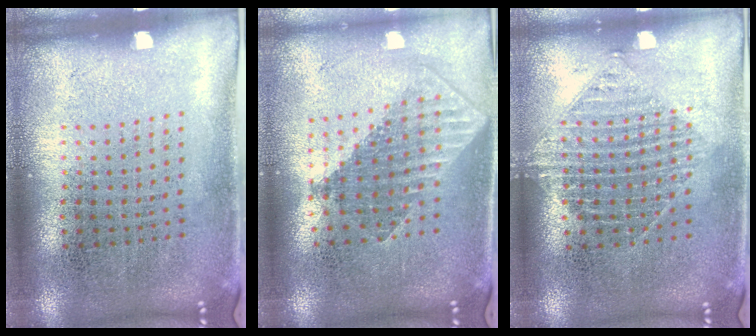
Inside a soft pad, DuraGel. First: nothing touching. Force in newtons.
{"total": 1.8, "press": 1.4, "slide": 1.1}
{"total": 1.2, "press": 1.1, "slide": 0.5}